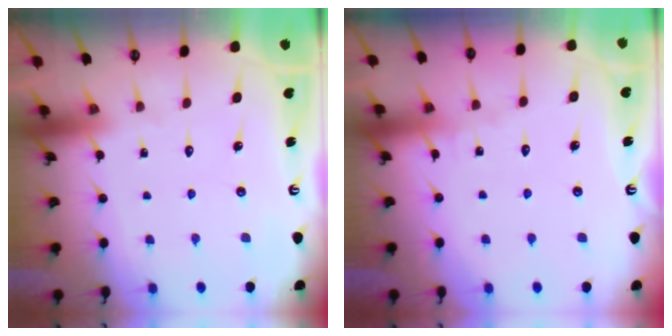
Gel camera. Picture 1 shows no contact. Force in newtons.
{"total": 3.6, "press": 3.5, "slide": 0.3}